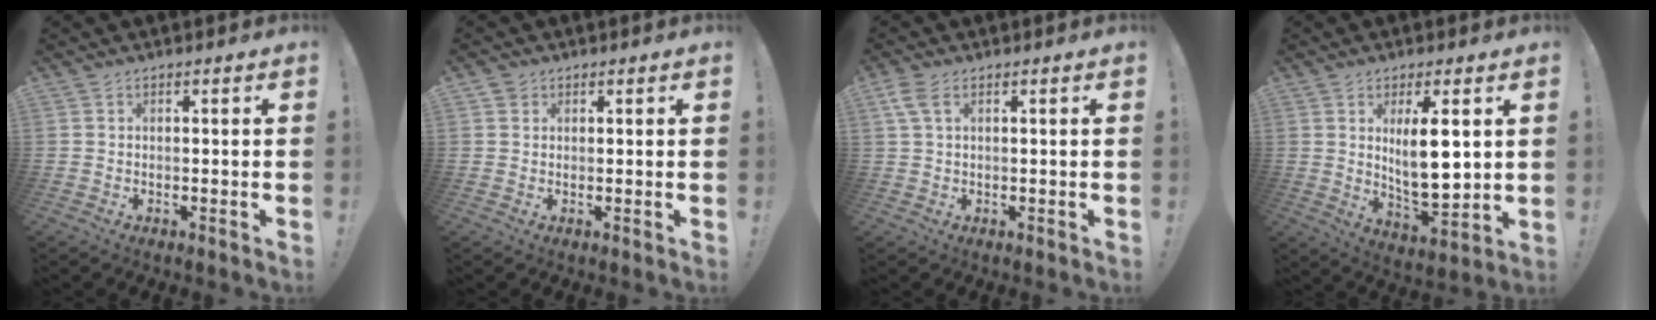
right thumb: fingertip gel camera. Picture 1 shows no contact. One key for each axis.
{"total": 2.0, "fx": 1.2, "fy": 1.5, "fz": 0.1, "tx": 0.002, "ty": -0.003, "tz": 0.022}
{"total": 4.6, "fx": 2.1, "fy": 2.6, "fz": 3.2, "tx": -0.072, "ty": 0.000, "tz": 0.040}
{"total": 12.3, "fx": 3.6, "fy": 4.1, "fz": 11.0, "tx": -0.180, "ty": -0.025, "tz": 0.054}